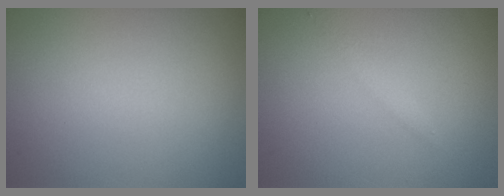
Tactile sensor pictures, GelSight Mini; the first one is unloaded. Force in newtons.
{"total": 1.0, "press": 1.0, "slide": 0.0}